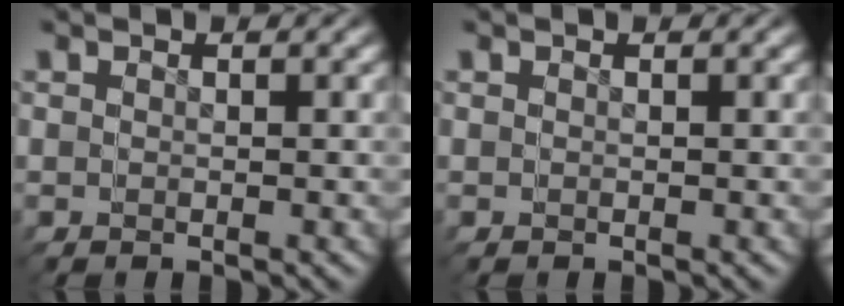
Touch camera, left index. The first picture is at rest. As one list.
[{"total": 0.0}]